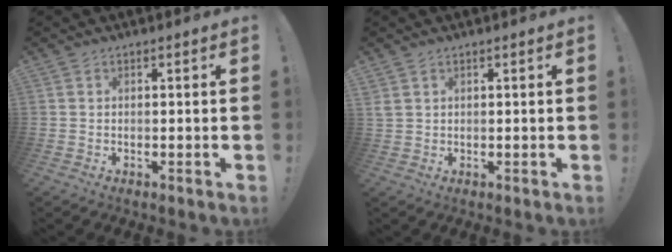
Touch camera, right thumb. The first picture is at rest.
{"total": 1.8, "force": [0.9, 1.2, 0.9], "torque": [-0.017, 0.001, 0.019]}